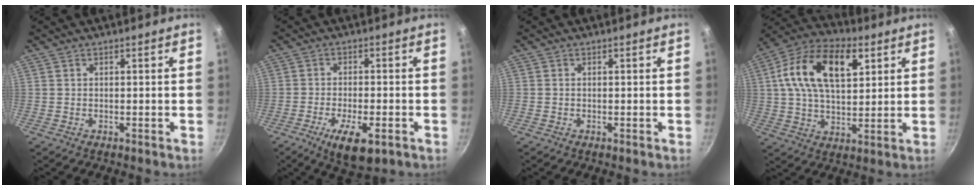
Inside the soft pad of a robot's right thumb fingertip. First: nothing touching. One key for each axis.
{"total": 9.2, "fx": -4.1, "fy": 3.4, "fz": 7.5, "tx": -0.121, "ty": 0.009, "tz": -0.063}
{"total": 0.0}
{"total": 18.0, "fx": 5.8, "fy": 10.2, "fz": 13.6, "tx": -0.224, "ty": 0.002, "tz": 0.088}